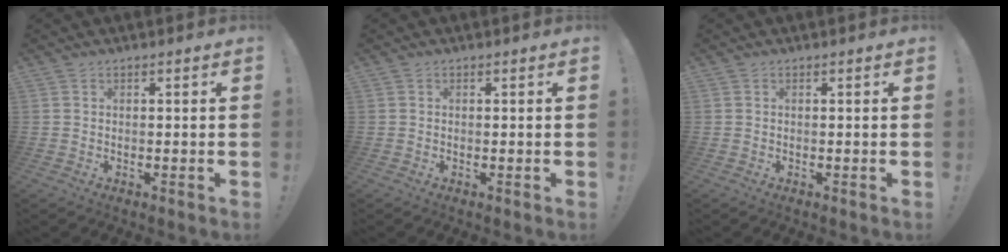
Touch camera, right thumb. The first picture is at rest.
{"total": 0.0}
{"total": 0.0}